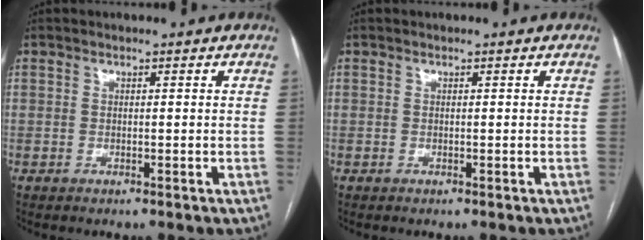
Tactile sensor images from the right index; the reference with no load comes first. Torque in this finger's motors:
{"motor_torque": [0.00, 0.00, 0.00, 0.00]}